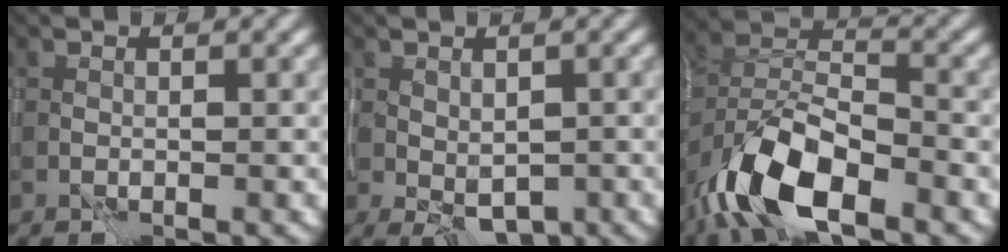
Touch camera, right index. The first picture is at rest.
{"total": 3.1, "force": [-0.3, 1.8, 2.4], "torque": [-0.036, -0.009, 0.001]}
{"total": 9.0, "force": [-5.1, 3.5, 6.5], "torque": [-0.116, 0.009, -0.103]}